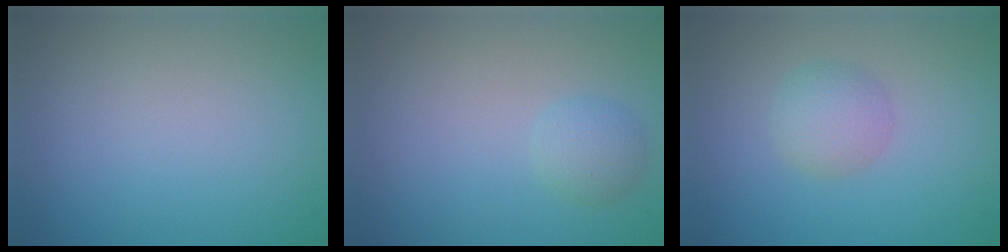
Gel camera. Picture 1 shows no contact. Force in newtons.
{"total": 1.7, "press": 1.7, "slide": 0.1}
{"total": 2.4, "press": 2.4, "slide": 0.1}